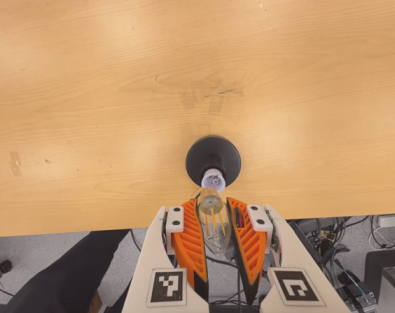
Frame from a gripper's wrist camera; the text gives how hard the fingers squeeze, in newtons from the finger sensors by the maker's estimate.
{"total": 22.5, "left": 25.4, "right": 19.6}